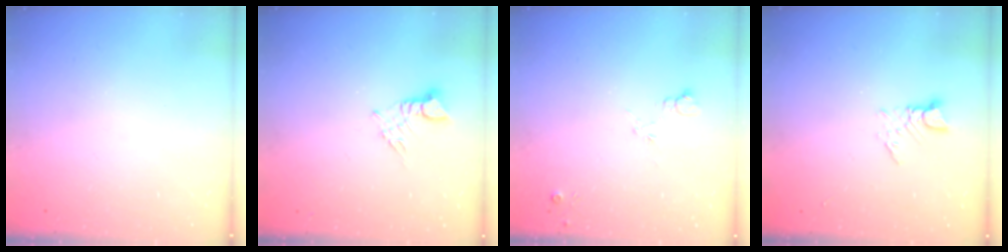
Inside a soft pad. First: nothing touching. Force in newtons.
{"total": 2.3, "press": 2.3, "slide": 0.3}
{"total": 4.6, "press": 4.5, "slide": 0.9}
{"total": 3.2, "press": 3.2, "slide": 0.3}